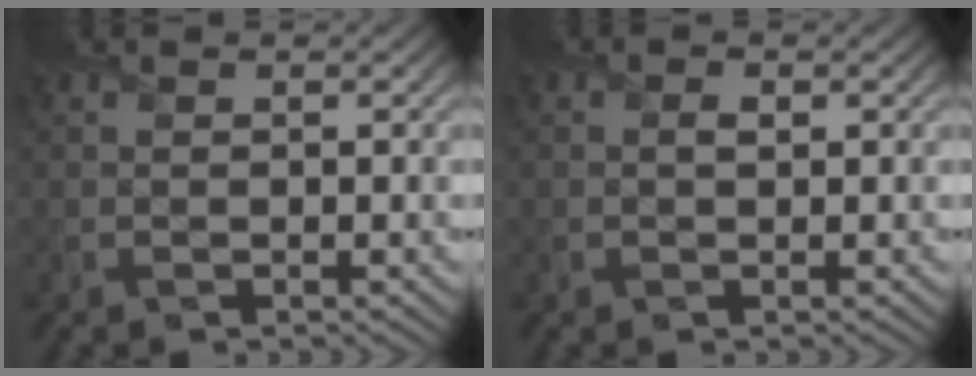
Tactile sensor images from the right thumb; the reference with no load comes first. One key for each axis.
{"total": 0.9, "fx": 0.1, "fy": 0.6, "fz": 0.6, "tx": -0.008, "ty": -0.004, "tz": -0.003}